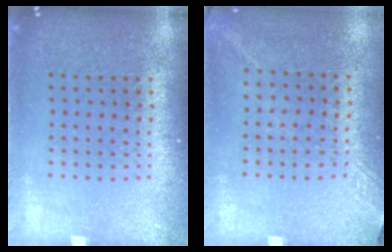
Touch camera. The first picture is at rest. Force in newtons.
{"total": 1.2, "press": 0.9, "slide": 0.8}